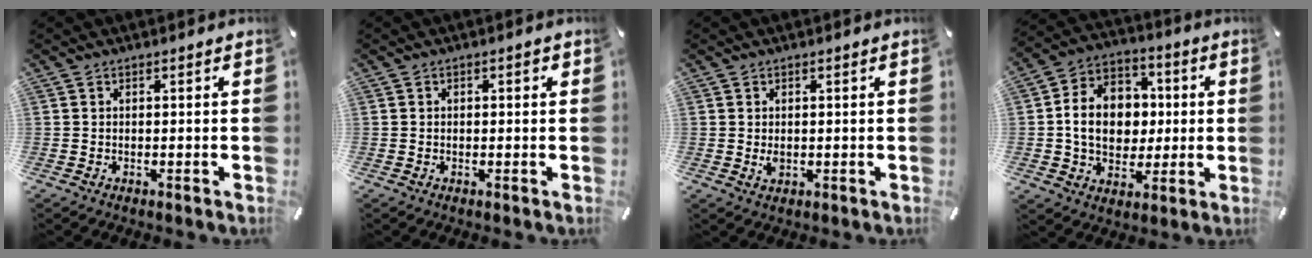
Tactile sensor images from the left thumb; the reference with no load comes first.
{"total": 1.0, "force": [0.1, 0.6, 0.8], "torque": [-0.015, 0.006, 0.000]}
{"total": 1.5, "force": [0.1, 1.1, 1.0], "torque": [-0.012, -0.001, -0.001]}
{"total": 13.5, "force": [-0.3, 11.4, 7.2], "torque": [-0.141, 0.022, 0.002]}